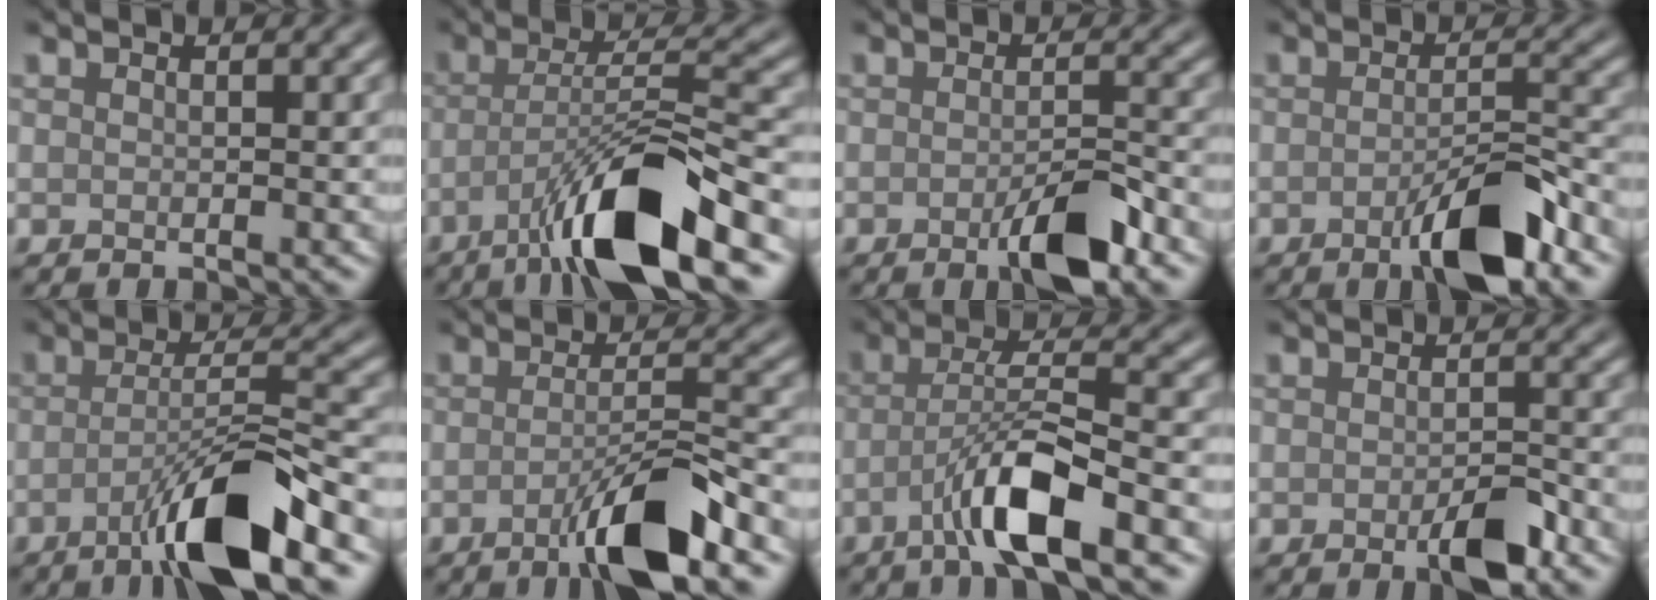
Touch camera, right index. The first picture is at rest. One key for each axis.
{"total": 9.8, "fx": -5.7, "fy": 1.7, "fz": 7.9, "tx": -0.134, "ty": 0.007, "tz": -0.104}
{"total": 4.2, "fx": -2.1, "fy": 0.9, "fz": 3.6, "tx": -0.063, "ty": -0.001, "tz": -0.039}
{"total": 5.5, "fx": -2.8, "fy": 1.4, "fz": 4.6, "tx": -0.077, "ty": -0.001, "tz": -0.050}
{"total": 7.9, "fx": -4.2, "fy": 1.0, "fz": 6.7, "tx": -0.112, "ty": 0.011, "tz": -0.078}
{"total": 6.1, "fx": -3.1, "fy": 0.8, "fz": 5.1, "tx": -0.086, "ty": 0.005, "tz": -0.061}
{"total": 6.8, "fx": -3.3, "fy": 1.2, "fz": 5.8, "tx": -0.111, "ty": 0.010, "tz": -0.065}
{"total": 3.1, "fx": -1.5, "fy": 1.0, "fz": 2.5, "tx": -0.039, "ty": -0.002, "tz": -0.024}